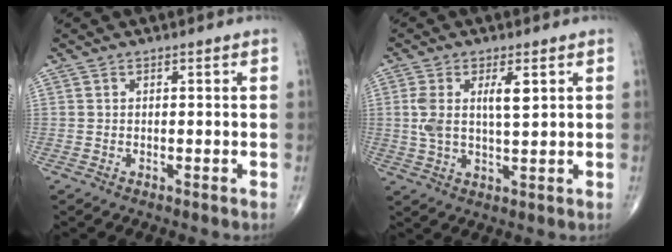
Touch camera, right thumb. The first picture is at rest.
{"total": 7.1, "force": [2.0, 2.6, 6.3], "torque": [-0.124, -0.004, 0.041]}